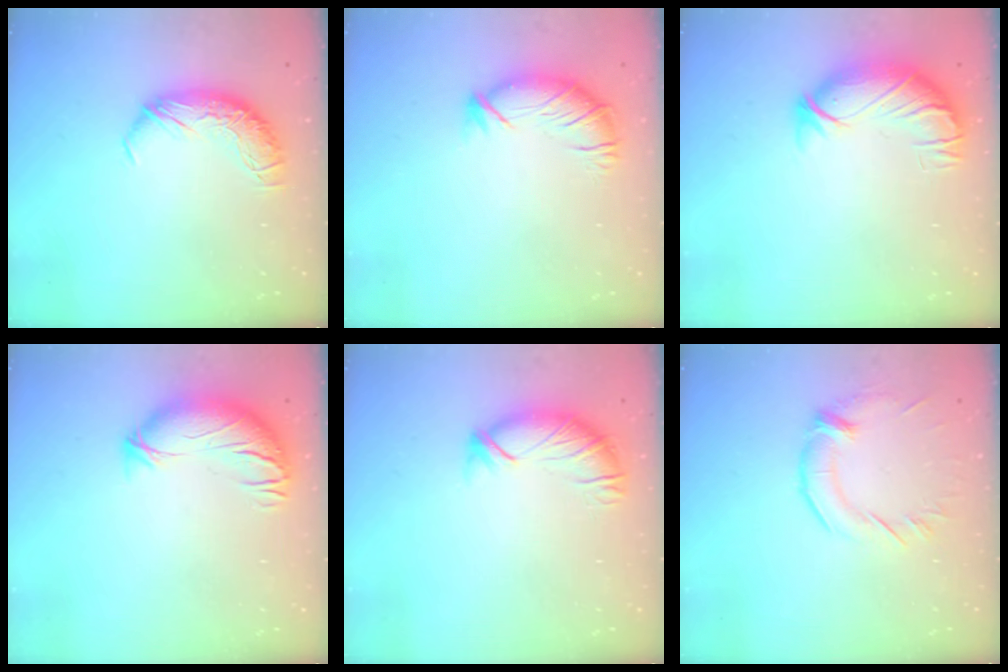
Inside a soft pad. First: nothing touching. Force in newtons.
{"total": 2.9, "press": 2.0, "slide": 2.0}
{"total": 3.3, "press": 1.6, "slide": 2.8}
{"total": 3.6, "press": 2.9, "slide": 2.1}
{"total": 3.0, "press": 2.9, "slide": 0.8}
{"total": 1.5, "press": 0.4, "slide": 1.4}